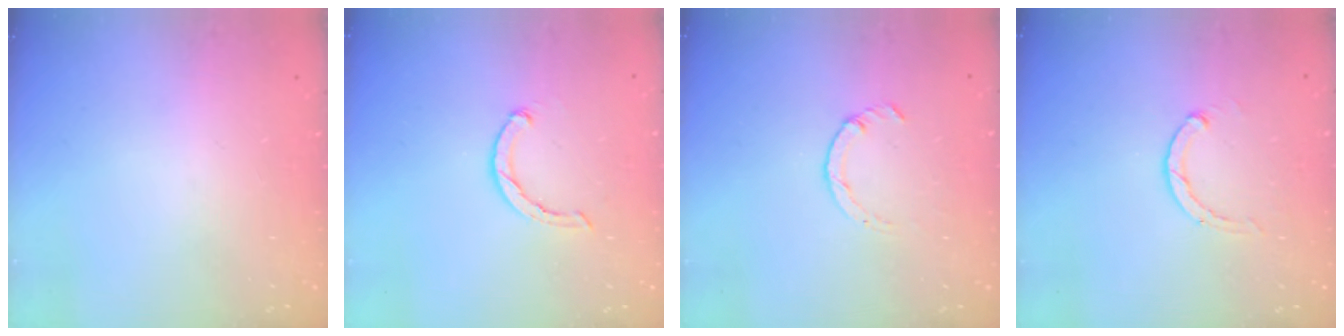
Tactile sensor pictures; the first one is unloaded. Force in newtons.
{"total": 1.8, "press": 1.8, "slide": 0.4}
{"total": 2.2, "press": 2.1, "slide": 0.4}
{"total": 2.8, "press": 2.8, "slide": 0.5}